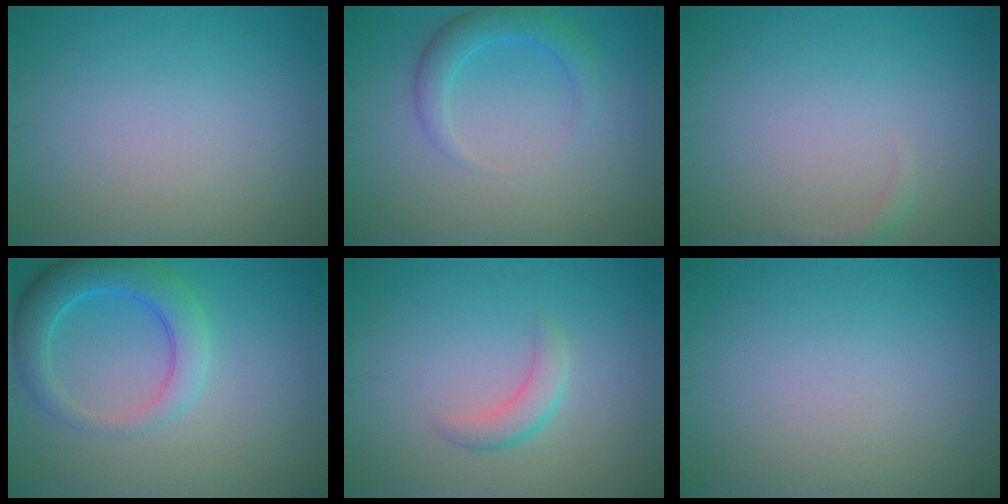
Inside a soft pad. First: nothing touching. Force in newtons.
{"total": 2.6, "press": 2.6, "slide": 0.2}
{"total": 0.8, "press": 0.8, "slide": 0.1}
{"total": 4.8, "press": 4.8, "slide": 0.3}
{"total": 2.0, "press": 1.9, "slide": 0.2}
{"total": 0.0}